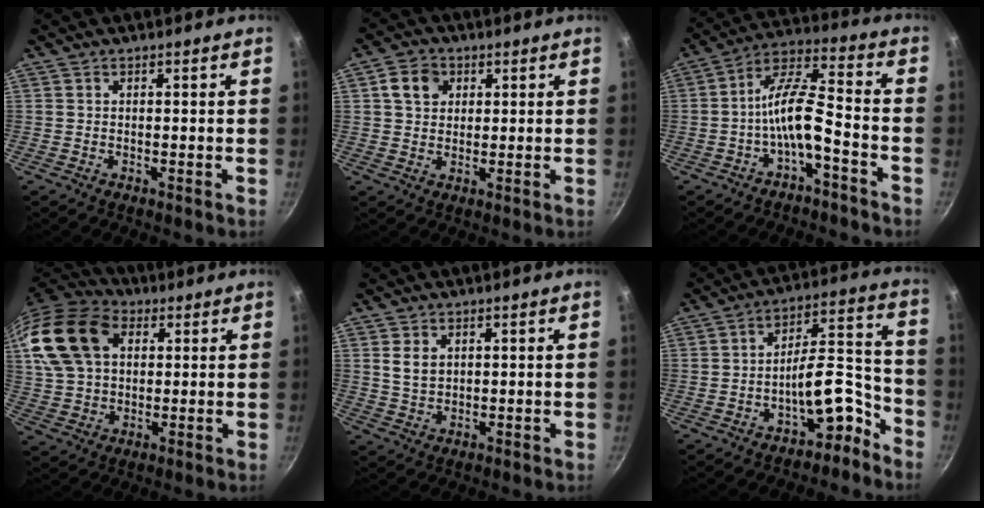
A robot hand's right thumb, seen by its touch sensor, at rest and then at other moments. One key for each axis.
{"total": 5.8, "fx": 1.9, "fy": 4.6, "fz": 2.9, "tx": -0.031, "ty": 0.005, "tz": 0.027}
{"total": 10.4, "fx": -4.8, "fy": 3.4, "fz": 8.6, "tx": -0.167, "ty": 0.054, "tz": -0.084}
{"total": 18.3, "fx": 5.6, "fy": 12.9, "fz": 11.7, "tx": -0.219, "ty": 0.016, "tz": 0.096}
{"total": 3.9, "fx": 1.3, "fy": 2.7, "fz": 2.5, "tx": -0.041, "ty": -0.004, "tz": 0.028}
{"total": 11.3, "fx": -6.5, "fy": 5.1, "fz": 7.8, "tx": -0.065, "ty": 0.094, "tz": -0.088}